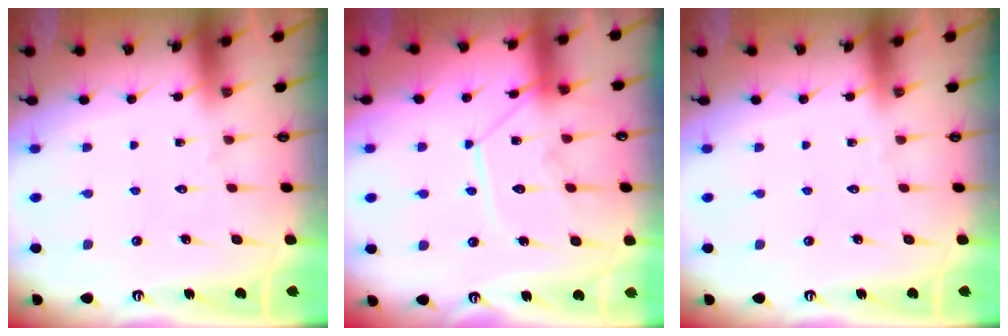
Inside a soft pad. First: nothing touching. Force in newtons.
{"total": 12.0, "press": 11.9, "slide": 1.3}
{"total": 0.0}